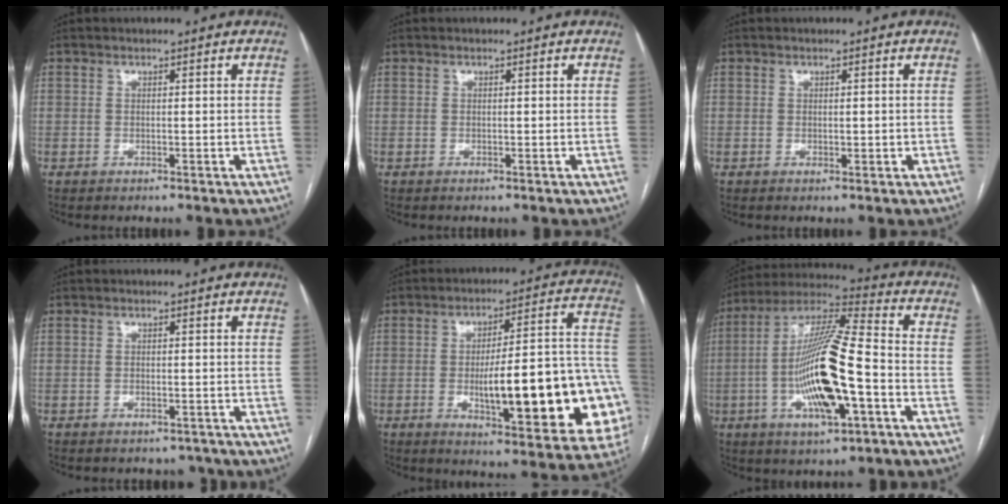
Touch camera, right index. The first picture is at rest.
{"total": 0.0}
{"total": 0.8, "force": [-0.1, 0.5, 0.7], "torque": [-0.010, -0.001, 0.002]}
{"total": 2.6, "force": [-2.2, 1.3, 0.2], "torque": [0.002, 0.006, -0.027]}
{"total": 24.1, "force": [-5.1, 4.7, 23.1], "torque": [-0.239, 0.021, -0.057]}
{"total": 18.3, "force": [-4.3, 3.0, 17.5], "torque": [-0.344, -0.001, -0.074]}